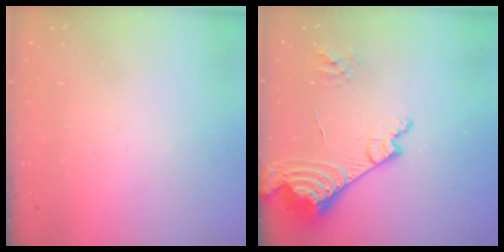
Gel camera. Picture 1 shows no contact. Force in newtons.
{"total": 16.3, "press": 16.2, "slide": 2.4}